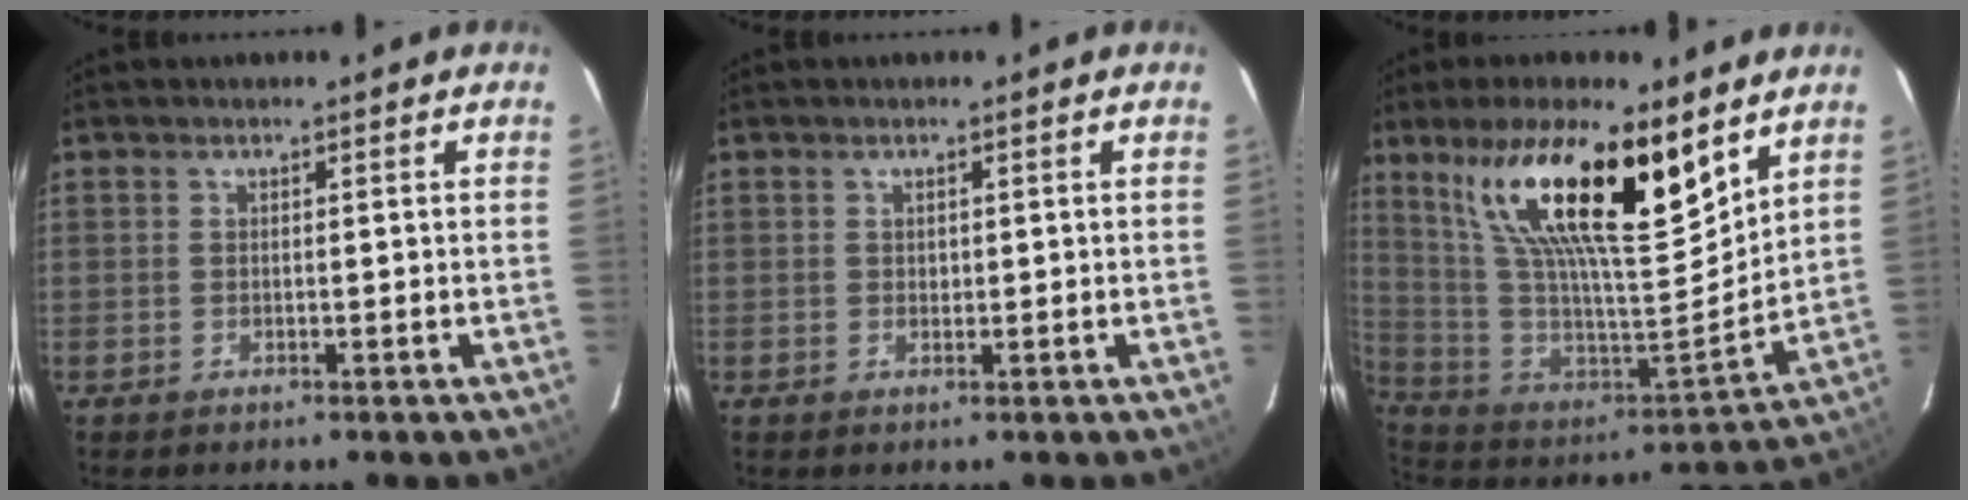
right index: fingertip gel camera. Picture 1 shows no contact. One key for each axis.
{"total": 0.7, "fx": 0.3, "fy": 0.6, "fz": 0.1, "tx": -0.001, "ty": 0.003, "tz": 0.005}
{"total": 23.8, "fx": 14.0, "fy": 6.8, "fz": 18.1, "tx": -0.324, "ty": 0.021, "tz": 0.260}